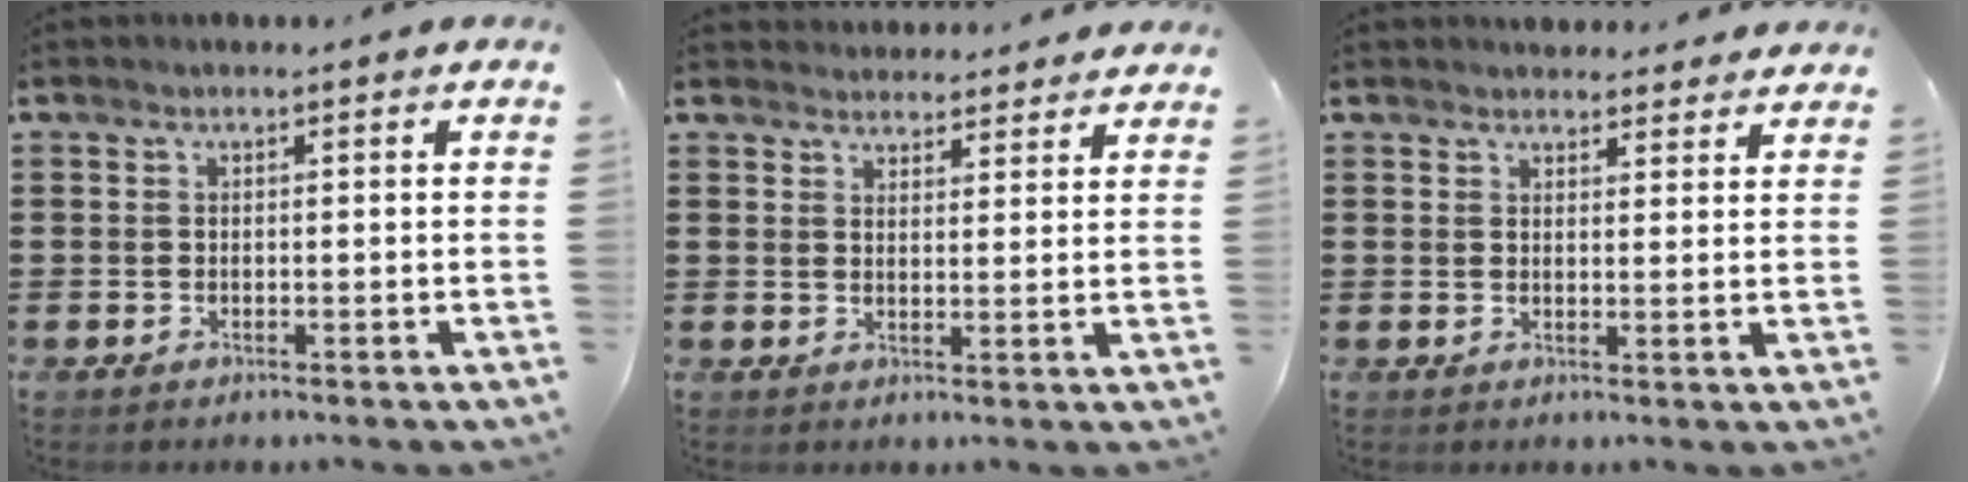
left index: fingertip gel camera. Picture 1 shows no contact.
{"total": 3.3, "force": [3.2, 0.5, -0.2], "torque": [0.001, -0.015, 0.059]}
{"total": 2.9, "force": [2.9, 0.6, 0.2], "torque": [-0.003, -0.010, 0.053]}